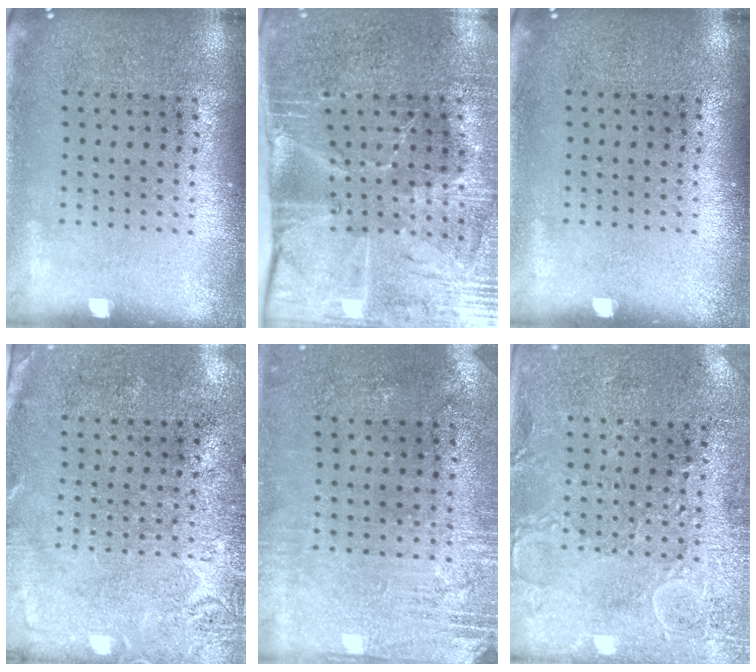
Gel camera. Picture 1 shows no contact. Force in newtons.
{"total": 4.4, "press": 3.7, "slide": 2.4}
{"total": 0.0}
{"total": 2.7, "press": 2.3, "slide": 1.5}
{"total": 2.8, "press": 2.5, "slide": 1.4}
{"total": 2.9, "press": 2.6, "slide": 1.2}